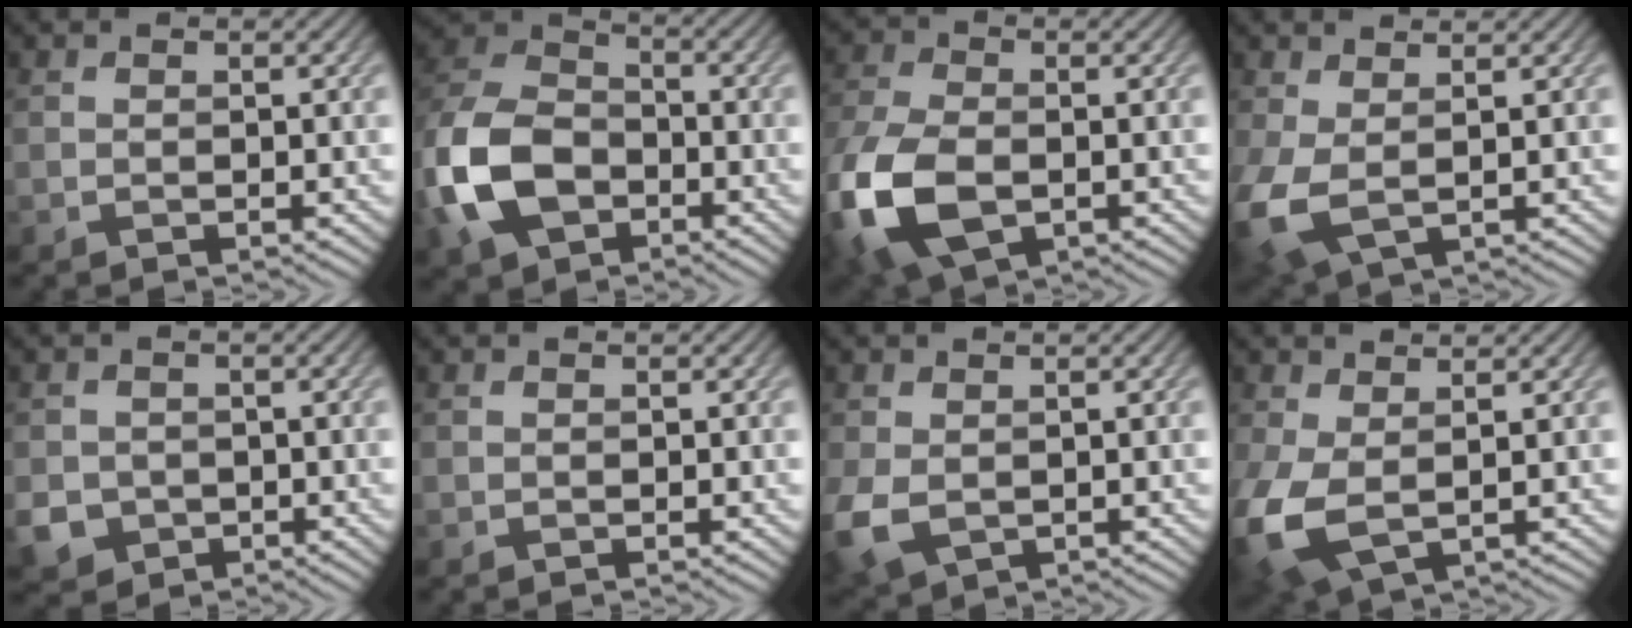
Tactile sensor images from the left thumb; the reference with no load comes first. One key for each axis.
{"total": 12.9, "fx": -4.6, "fy": 8.9, "fz": 8.1, "tx": -0.210, "ty": -0.013, "tz": -0.104}
{"total": 13.5, "fx": -4.3, "fy": 8.1, "fz": 9.9, "tx": -0.273, "ty": -0.040, "tz": -0.071}
{"total": 6.3, "fx": 0.0, "fy": 3.5, "fz": 5.2, "tx": -0.144, "ty": -0.014, "tz": 0.000}
{"total": 4.4, "fx": -1.6, "fy": 3.8, "fz": 1.5, "tx": -0.040, "ty": -0.018, "tz": -0.034}
{"total": 0.0}
{"total": 5.5, "fx": -0.9, "fy": 3.9, "fz": 3.8, "tx": -0.111, "ty": -0.019, "tz": -0.015}
{"total": 7.8, "fx": -0.4, "fy": 4.5, "fz": 6.3, "tx": -0.179, "ty": -0.020, "tz": -0.004}